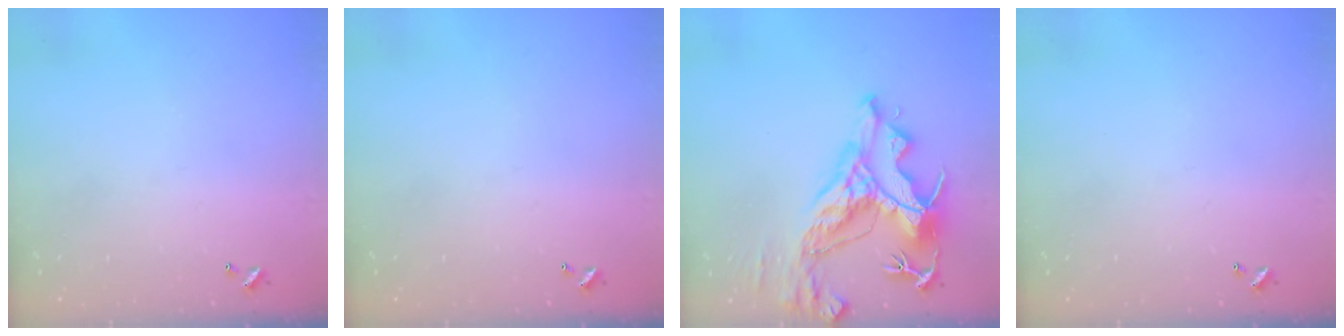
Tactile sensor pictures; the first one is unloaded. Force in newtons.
{"total": 0.0}
{"total": 14.0, "press": 13.8, "slide": 2.1}
{"total": 0.0}